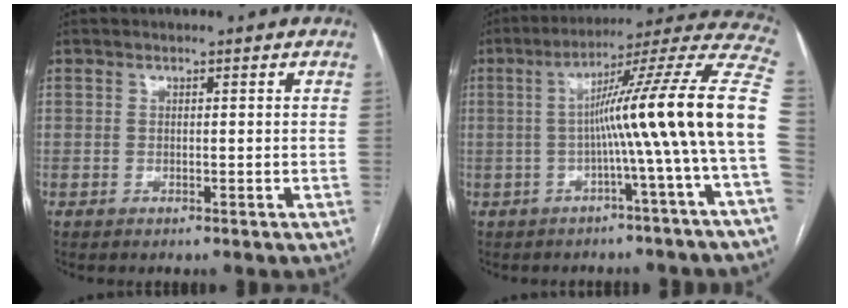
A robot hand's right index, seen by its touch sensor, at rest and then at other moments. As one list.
[{"total": 17.6, "force": [-2.0, -2.7, 17.2], "torque": [-0.229, 0.030, -0.044]}]